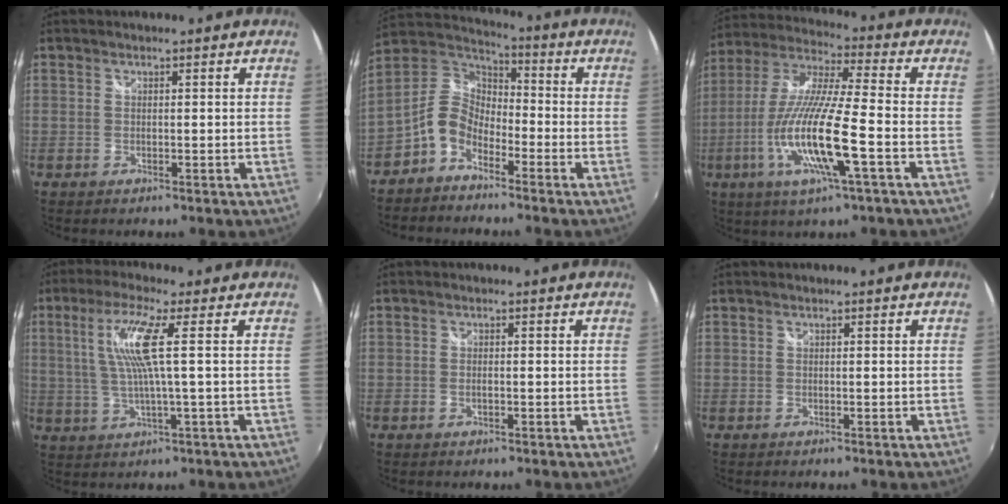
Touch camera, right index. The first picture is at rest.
{"total": 9.3, "force": [-5.1, 6.0, 5.0], "torque": [-0.108, 0.024, -0.109]}
{"total": 17.4, "force": [-5.8, 1.5, 16.3], "torque": [-0.324, -0.023, -0.115]}
{"total": 8.5, "force": [1.8, -0.7, 8.3], "torque": [-0.159, -0.001, 0.040]}
{"total": 1.0, "force": [-0.3, 0.4, 0.8], "torque": [-0.018, -0.001, -0.007]}
{"total": 0.0}